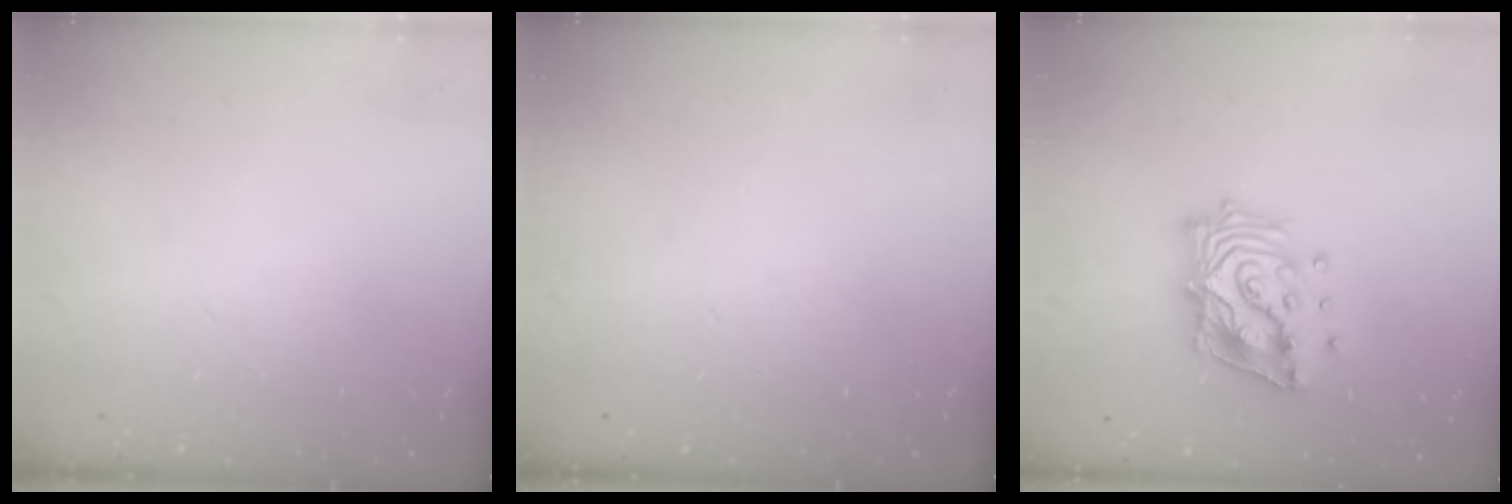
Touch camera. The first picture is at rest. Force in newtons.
{"total": 0.0}
{"total": 16.3, "press": 16.1, "slide": 2.3}